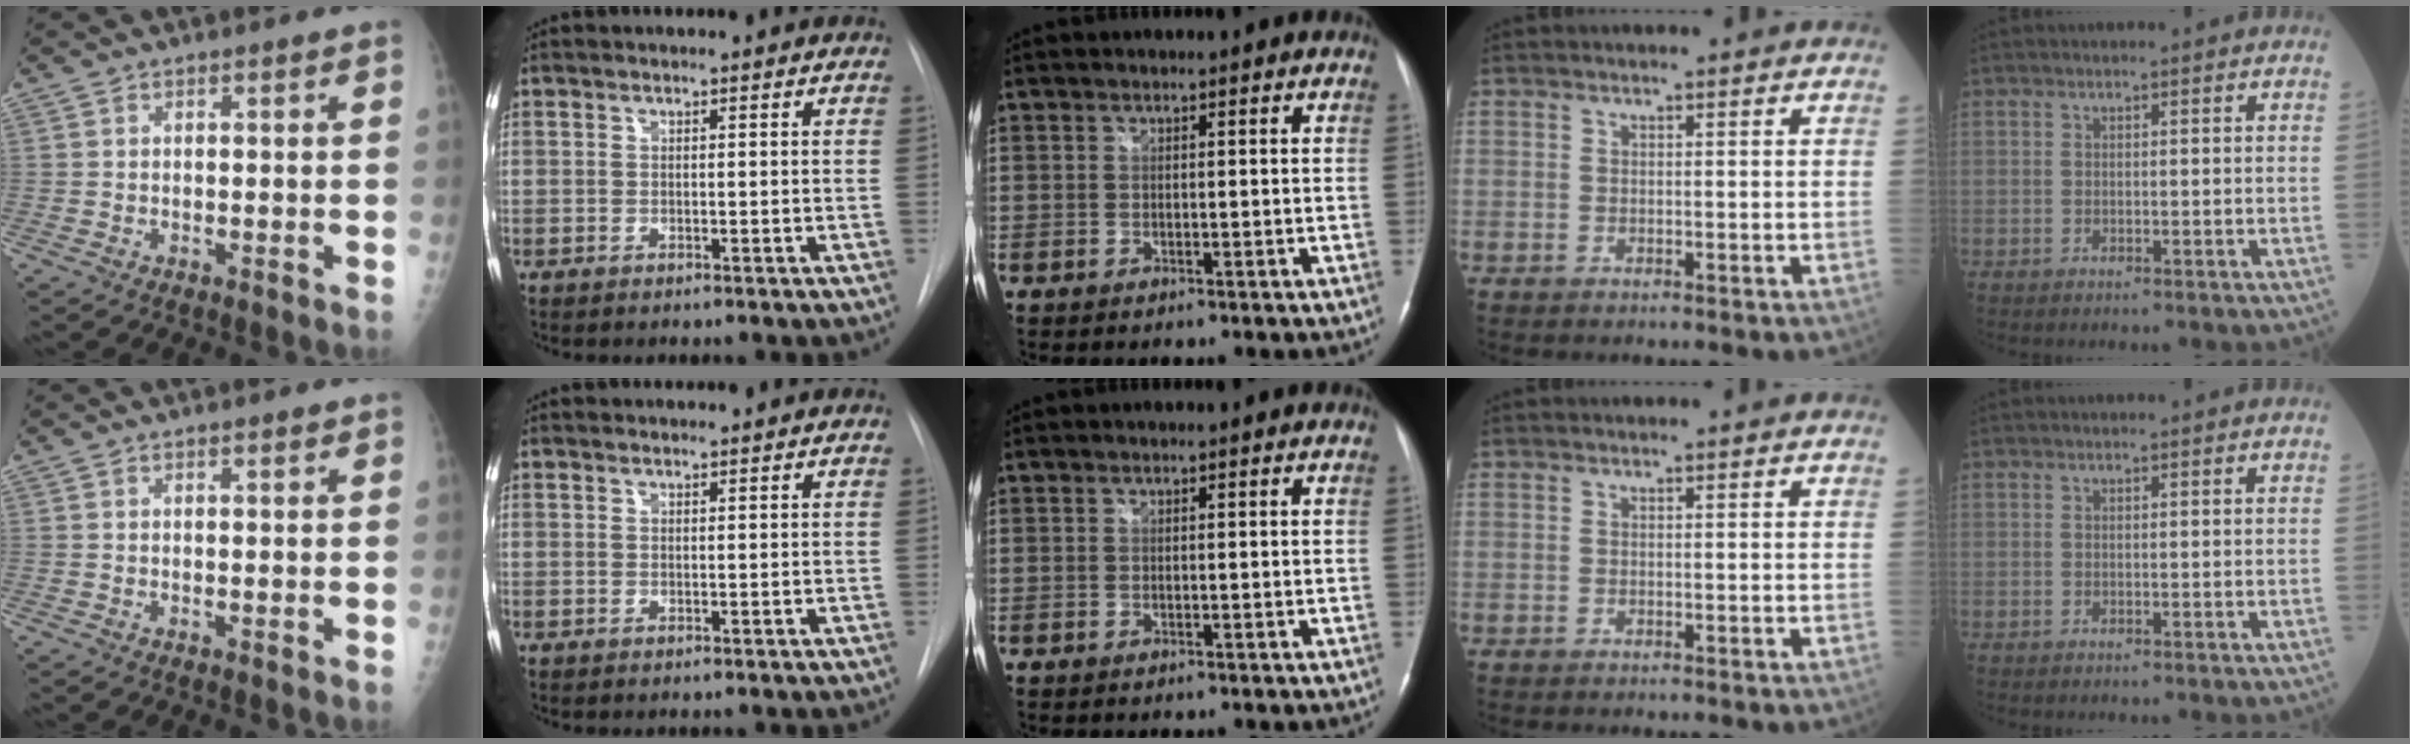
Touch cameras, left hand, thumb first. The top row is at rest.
{"thumb": {"total": 1.1, "force": [0.8, 0.2, 0.8], "torque": [-0.011, -0.003, 0.012]}, "index": {"total": 0.9, "force": [0.9, 0.0, -0.1], "torque": [-0.006, 0.008, 0.020]}}